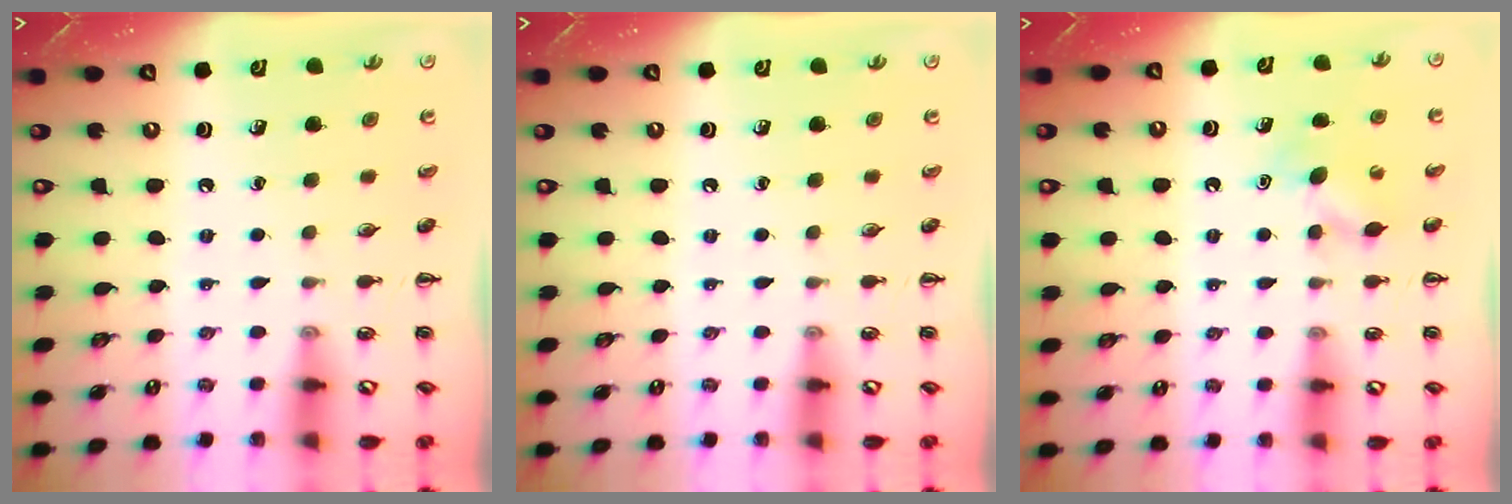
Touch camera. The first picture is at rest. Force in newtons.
{"total": 0.0}
{"total": 6.0, "press": 6.0, "slide": 0.8}